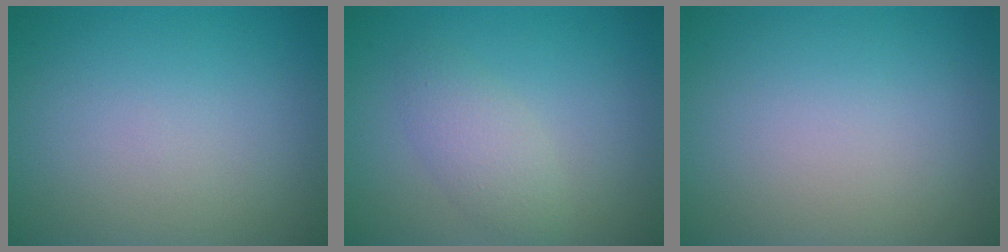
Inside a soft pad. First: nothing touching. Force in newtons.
{"total": 2.5, "press": 2.5, "slide": 0.0}
{"total": 0.0}